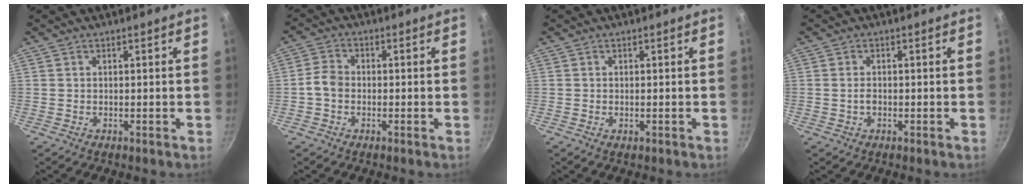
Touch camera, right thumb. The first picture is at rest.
{"total": 3.8, "force": [-1.0, 3.0, 2.2], "torque": [-0.039, 0.018, -0.028]}
{"total": 0.9, "force": [-0.2, 0.5, 0.7], "torque": [-0.014, 0.000, -0.004]}
{"total": 1.6, "force": [-0.4, 1.1, 1.1], "torque": [-0.019, 0.006, -0.006]}